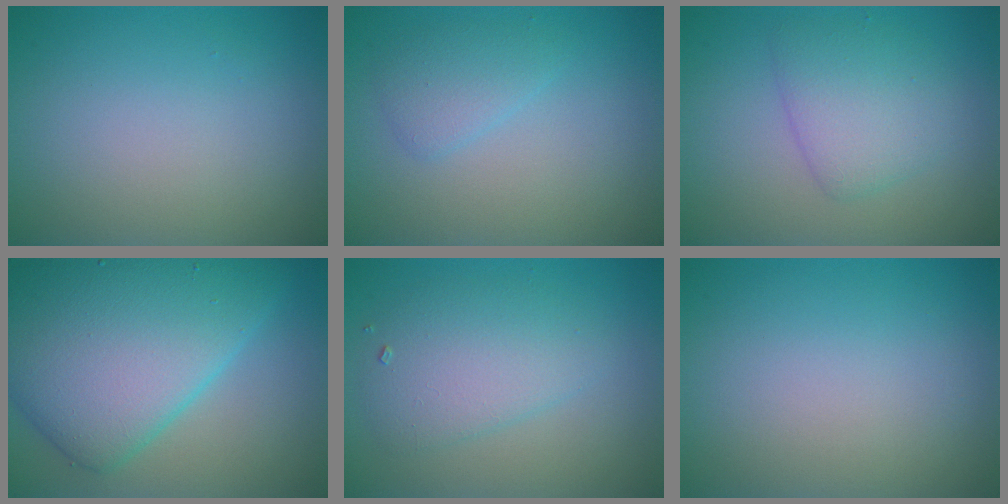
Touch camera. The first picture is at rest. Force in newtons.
{"total": 1.9, "press": 1.9, "slide": 0.1}
{"total": 3.4, "press": 3.4, "slide": 0.1}
{"total": 12.0, "press": 12.0, "slide": 0.2}
{"total": 3.9, "press": 3.9, "slide": 0.1}
{"total": 0.0}